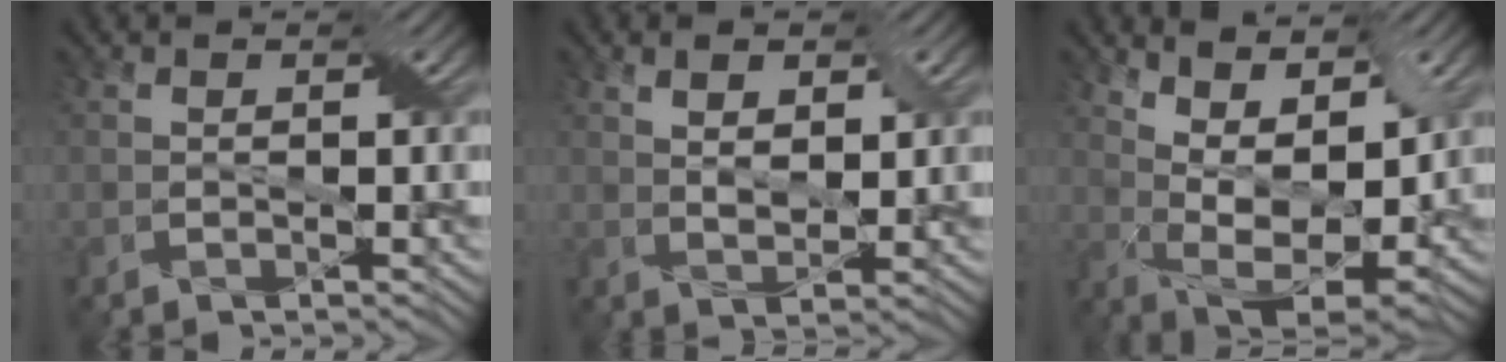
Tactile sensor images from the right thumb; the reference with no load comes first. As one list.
[{"total": 3.9, "force": [1.7, 1.9, 2.9], "torque": [-0.056, -0.006, 0.035]}, {"total": 11.4, "force": [5.9, 4.8, 8.5], "torque": [-0.168, 0.004, 0.101]}]